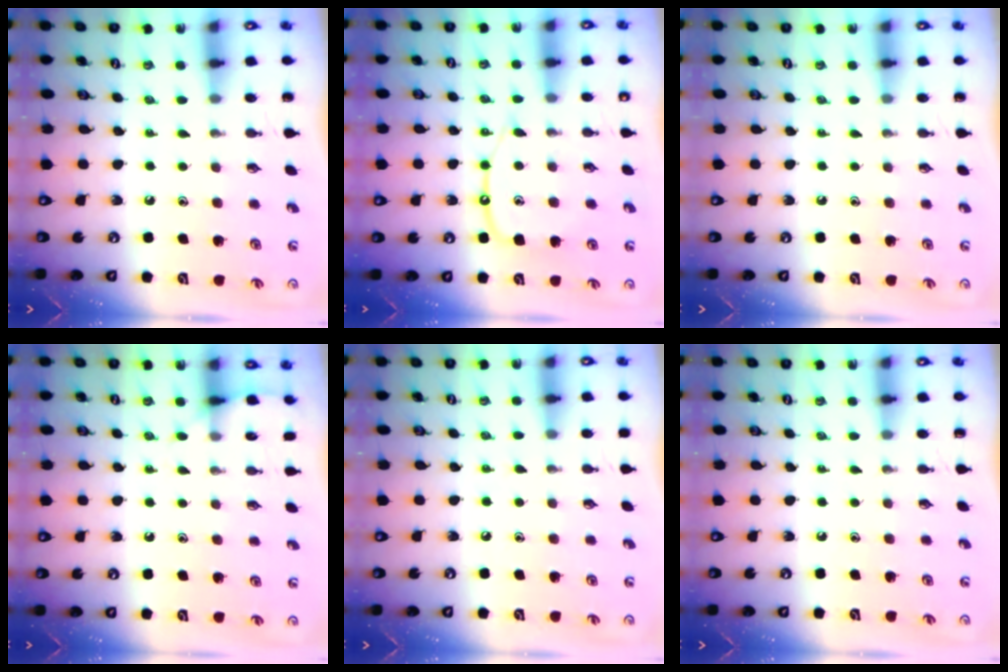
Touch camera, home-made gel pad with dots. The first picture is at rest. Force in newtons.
{"total": 10.8, "press": 10.7, "slide": 1.1}
{"total": 0.0}
{"total": 5.8, "press": 5.8, "slide": 0.7}
{"total": 2.9, "press": 2.9, "slide": 0.4}
{"total": 0.0}